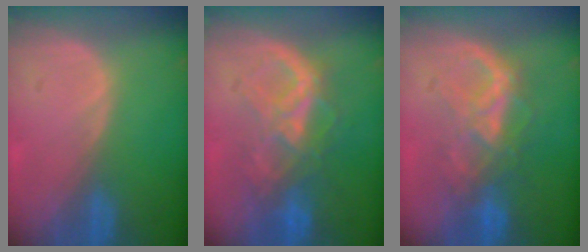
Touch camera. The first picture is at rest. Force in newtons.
{"total": 7.9, "press": 7.6, "slide": 2.3}
{"total": 6.8, "press": 6.8, "slide": 0.7}